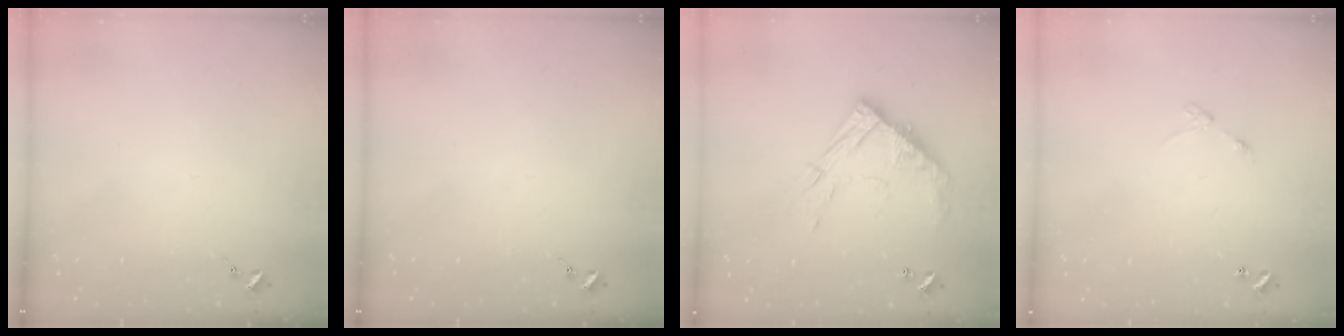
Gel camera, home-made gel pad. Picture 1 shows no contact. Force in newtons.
{"total": 0.0}
{"total": 12.5, "press": 12.5, "slide": 1.0}
{"total": 4.6, "press": 4.6, "slide": 0.5}